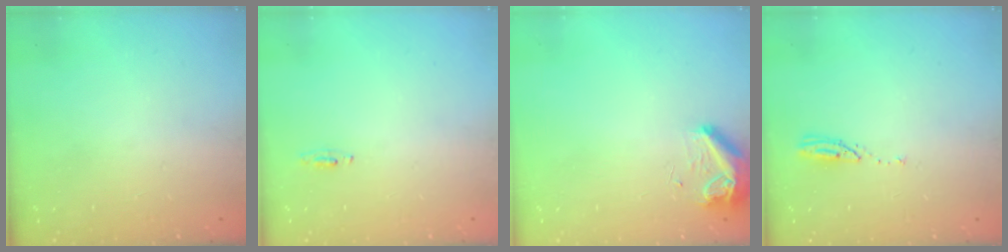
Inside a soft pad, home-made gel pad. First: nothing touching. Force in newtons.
{"total": 3.8, "press": 2.8, "slide": 2.6}
{"total": 8.3, "press": 8.2, "slide": 0.9}
{"total": 3.0, "press": 2.9, "slide": 0.3}